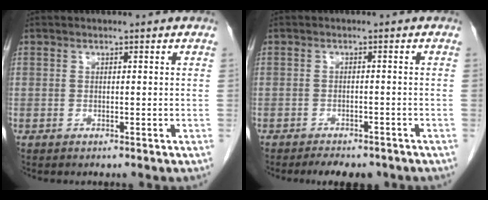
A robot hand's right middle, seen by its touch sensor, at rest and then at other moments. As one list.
[{"total": 5.7, "force": [-4.8, 2.1, 2.3], "torque": [-0.029, -0.003, -0.061]}]